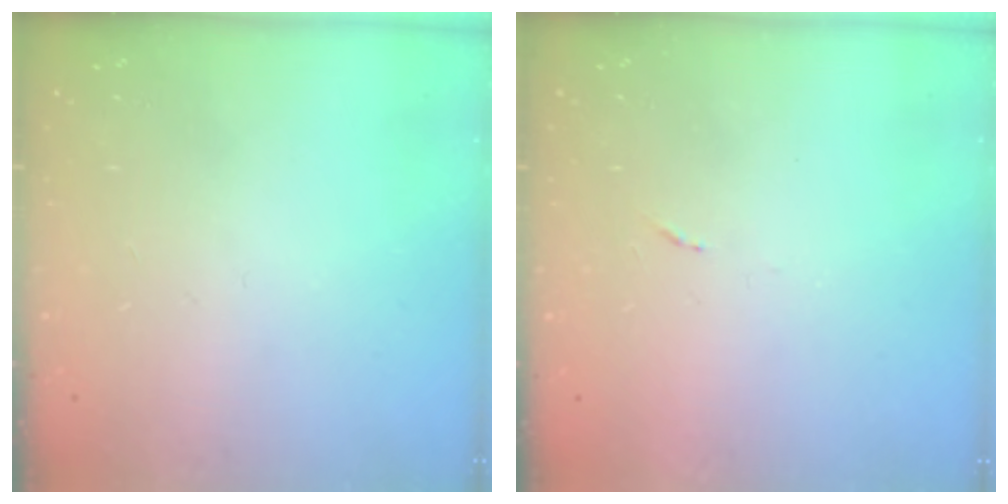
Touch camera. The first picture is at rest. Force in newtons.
{"total": 4.6, "press": 4.6, "slide": 0.6}